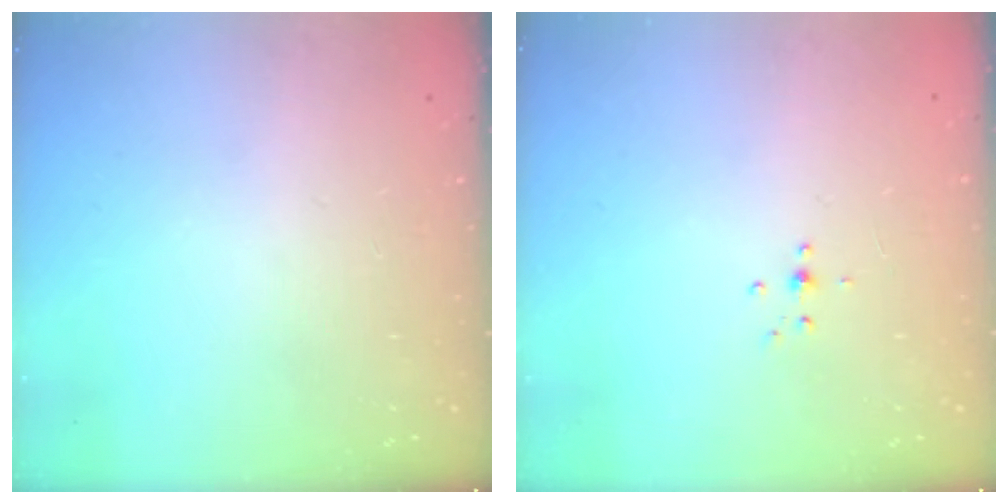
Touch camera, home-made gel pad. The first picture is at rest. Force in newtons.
{"total": 3.6, "press": 3.5, "slide": 0.6}